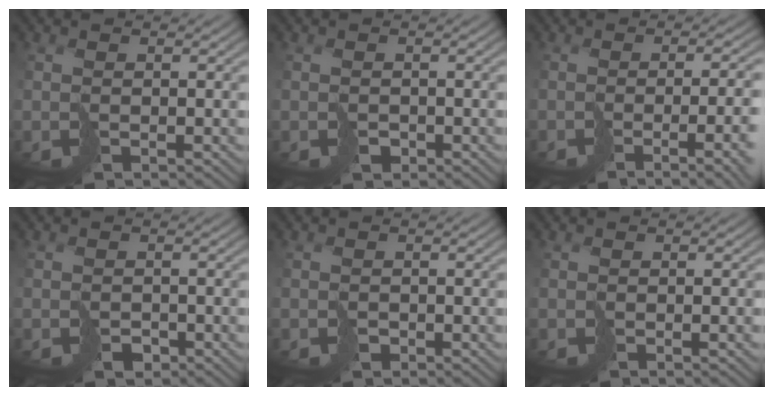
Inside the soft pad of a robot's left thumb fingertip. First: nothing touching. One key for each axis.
{"total": 1.1, "fx": -0.6, "fy": 0.9, "fz": 0.4, "tx": -0.007, "ty": -0.004, "tz": -0.010}
{"total": 10.4, "fx": -3.1, "fy": 3.4, "fz": 9.3, "tx": -0.104, "ty": -0.017, "tz": -0.039}
{"total": 1.6, "fx": -0.9, "fy": 1.1, "fz": 0.7, "tx": -0.013, "ty": -0.006, "tz": -0.017}
{"total": 0.8, "fx": -0.4, "fy": 0.6, "fz": 0.3, "tx": -0.003, "ty": -0.002, "tz": -0.009}
{"total": 1.0, "fx": -0.1, "fy": 0.1, "fz": 1.0, "tx": -0.014, "ty": -0.002, "tz": -0.004}